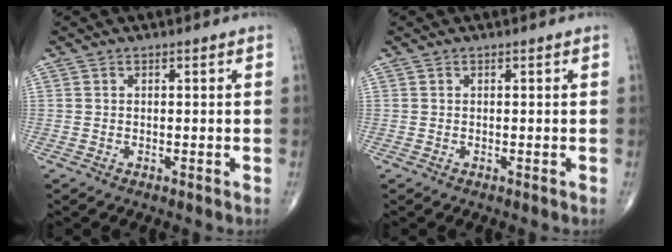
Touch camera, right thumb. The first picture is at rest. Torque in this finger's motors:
{"motor_torque": [0.00, 0.00, 0.00, 0.00, 0.00]}